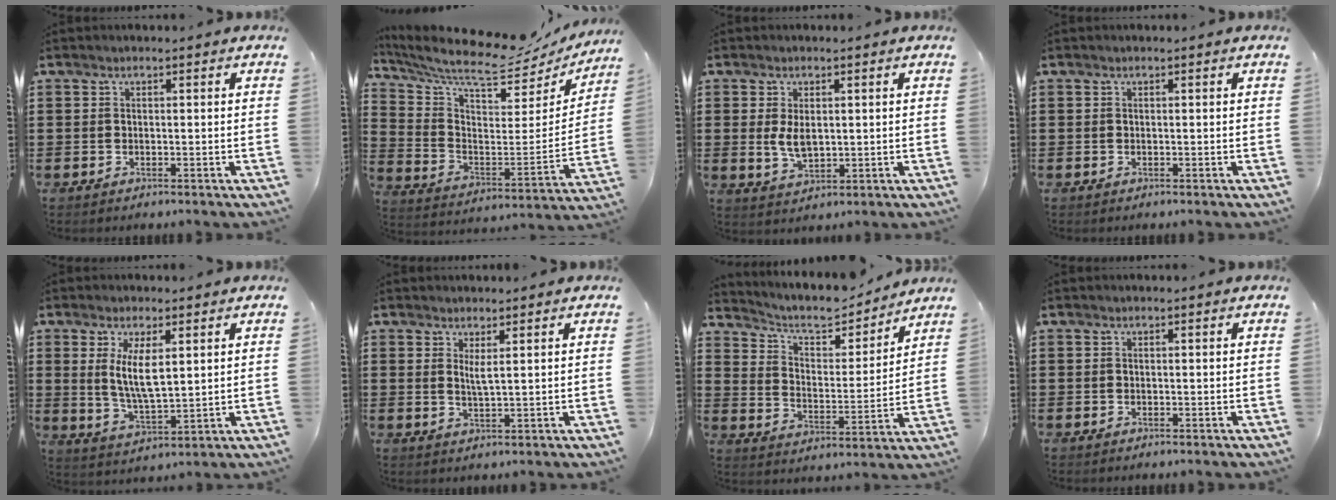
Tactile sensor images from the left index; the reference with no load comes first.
{"total": 9.1, "force": [8.0, 1.7, 4.2], "torque": [-0.119, -0.062, 0.132]}
{"total": 4.2, "force": [0.6, 2.5, 3.4], "torque": [-0.070, 0.000, 0.006]}
{"total": 0.0}
{"total": 6.9, "force": [2.0, 2.4, 6.2], "torque": [-0.117, 0.001, 0.033]}
{"total": 2.2, "force": [1.2, 0.0, 1.9], "torque": [-0.040, -0.002, 0.022]}
{"total": 6.5, "force": [5.8, 2.0, 2.1], "torque": [-0.070, -0.034, 0.096]}
{"total": 0.0}